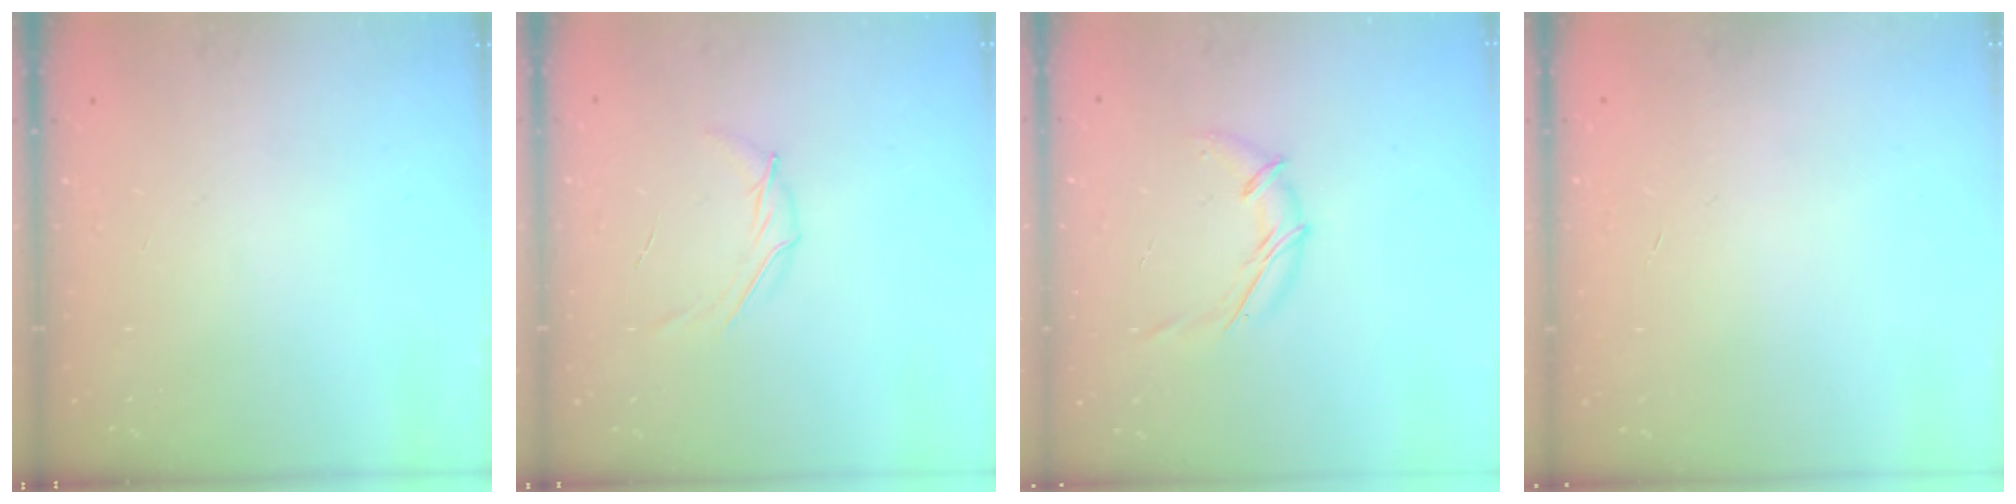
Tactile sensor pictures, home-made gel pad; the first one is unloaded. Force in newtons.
{"total": 5.2, "press": 5.0, "slide": 1.3}
{"total": 7.6, "press": 7.5, "slide": 0.8}
{"total": 0.0}